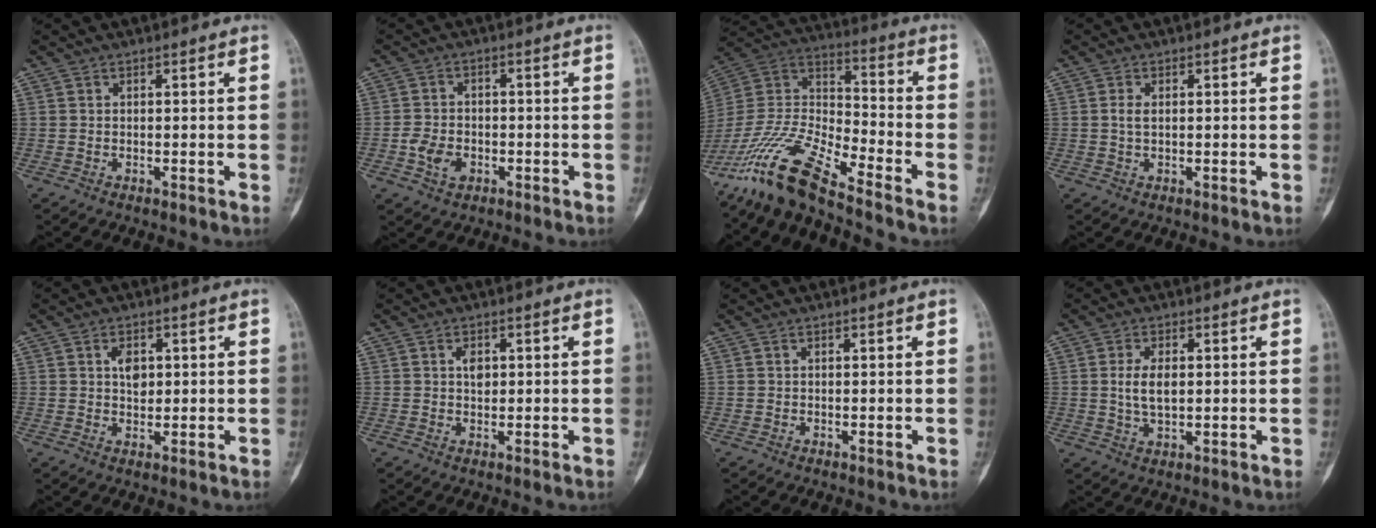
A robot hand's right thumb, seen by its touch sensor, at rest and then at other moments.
{"total": 5.8, "force": [-2.3, 4.3, 3.2], "torque": [-0.048, 0.017, -0.041]}
{"total": 16.6, "force": [-13.3, 2.7, 9.5], "torque": [-0.198, 0.065, -0.263]}
{"total": 1.6, "force": [0.2, 0.9, 1.4], "torque": [-0.033, 0.002, 0.005]}
{"total": 3.2, "force": [0.9, 2.1, 2.3], "torque": [-0.025, -0.002, 0.014]}
{"total": 1.9, "force": [0.5, 1.2, 1.4], "torque": [-0.018, 0.001, 0.007]}
{"total": 0.0}
{"total": 5.1, "force": [0.6, 2.7, 4.3], "torque": [-0.084, -0.004, 0.014]}